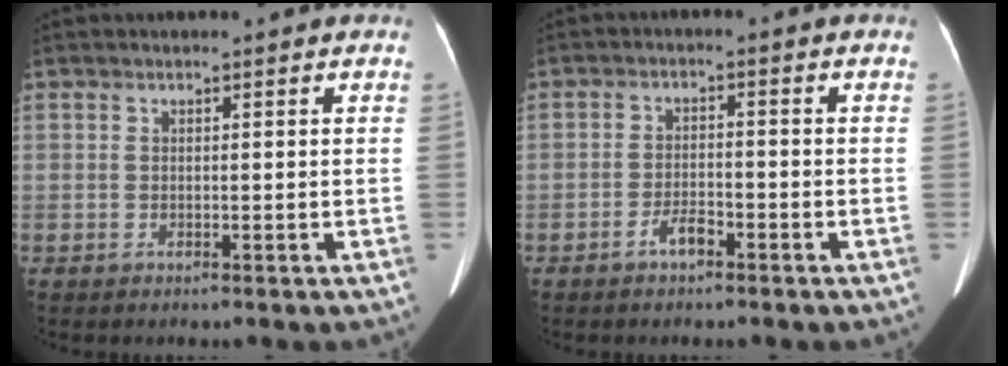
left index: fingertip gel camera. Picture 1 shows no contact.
{"total": 2.9, "force": [-2.1, 1.0, 1.8], "torque": [-0.034, 0.002, -0.039]}